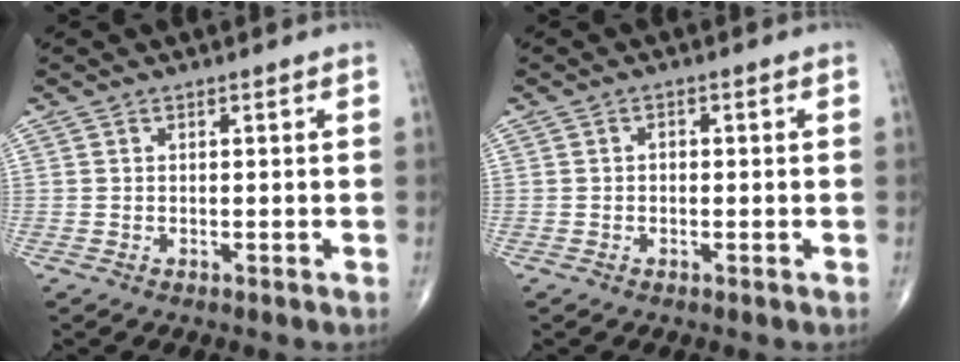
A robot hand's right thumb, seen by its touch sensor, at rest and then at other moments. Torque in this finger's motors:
{"motor_torque": [-0.55, -0.29, 0.17, 0.00, 0.03]}